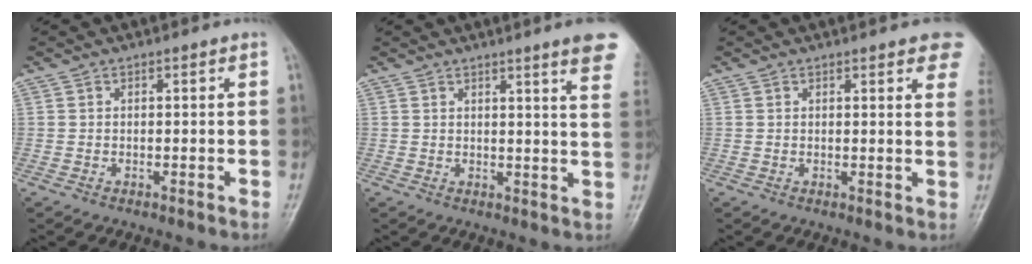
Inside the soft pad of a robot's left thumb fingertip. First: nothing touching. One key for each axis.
{"total": 9.9, "fx": 6.7, "fy": 0.5, "fz": 7.2, "tx": -0.073, "ty": -0.023, "tz": 0.062}
{"total": 8.4, "fx": 5.6, "fy": 2.3, "fz": 5.9, "tx": -0.043, "ty": -0.012, "tz": 0.054}